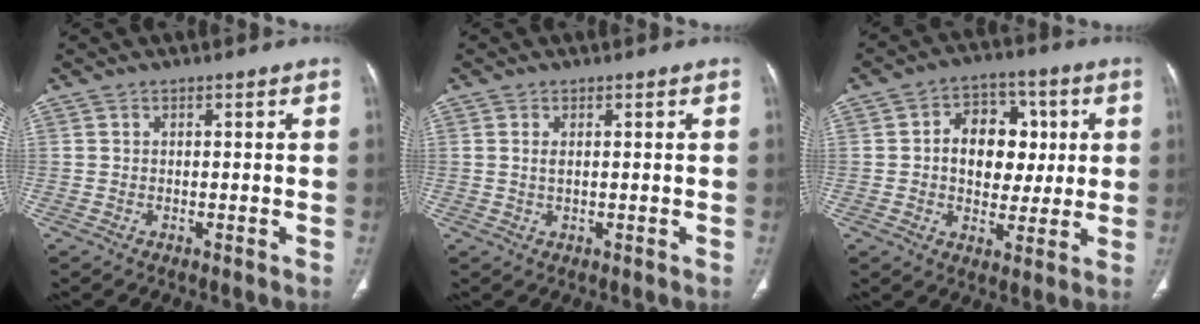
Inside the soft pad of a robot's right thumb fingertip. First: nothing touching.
{"total": 1.5, "force": [0.3, 0.6, 1.3], "torque": [-0.030, -0.001, 0.010]}
{"total": 12.7, "force": [1.5, 9.5, 8.4], "torque": [-0.072, 0.012, 0.023]}